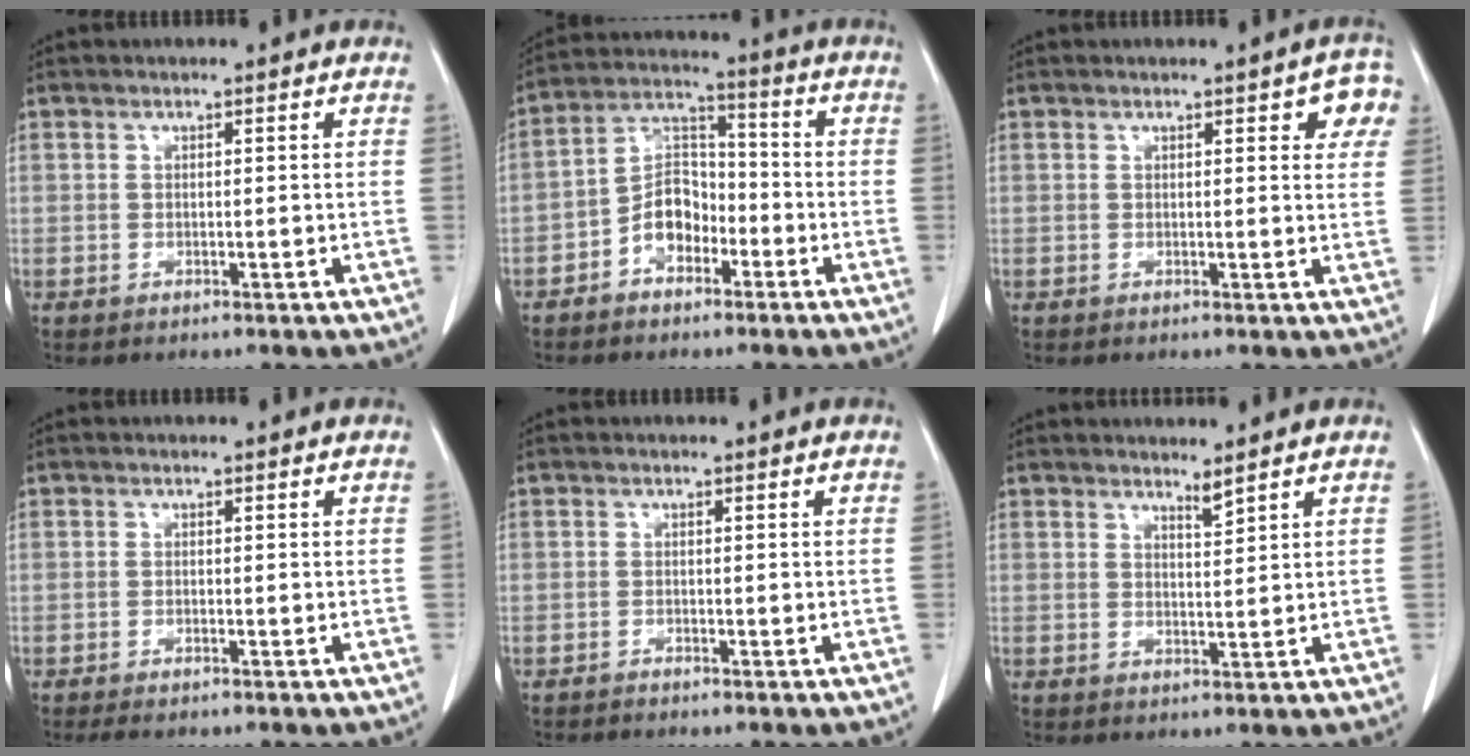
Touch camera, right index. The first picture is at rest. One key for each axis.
{"total": 7.7, "fx": -3.5, "fy": 5.1, "fz": 4.6, "tx": -0.091, "ty": 0.027, "tz": -0.068}
{"total": 4.9, "fx": 2.4, "fy": 1.6, "fz": 4.0, "tx": -0.030, "ty": 0.004, "tz": 0.017}
{"total": 2.1, "fx": -1.8, "fy": 0.1, "fz": 1.2, "tx": -0.013, "ty": -0.004, "tz": -0.028}
{"total": 0.6, "fx": -0.6, "fy": -0.1, "fz": 0.0, "tx": -0.001, "ty": -0.001, "tz": -0.013}
{"total": 1.7, "fx": 1.6, "fy": -0.2, "fz": 0.6, "tx": -0.009, "ty": -0.011, "tz": 0.030}